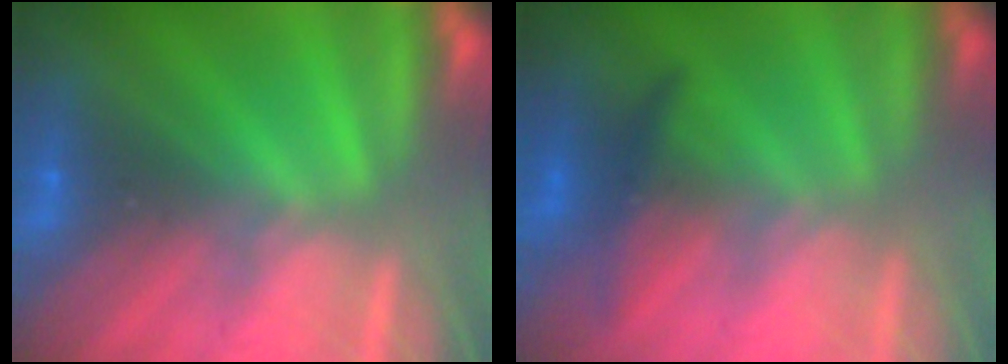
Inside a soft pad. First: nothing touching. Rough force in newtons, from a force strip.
{"total": 1.3}